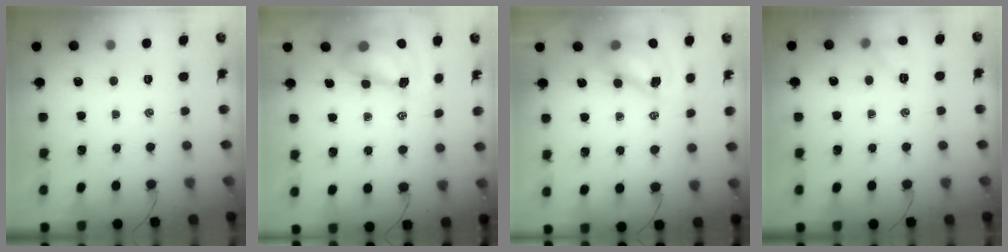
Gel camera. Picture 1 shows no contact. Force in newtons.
{"total": 8.5, "press": 8.2, "slide": 2.2}
{"total": 8.6, "press": 8.3, "slide": 1.9}
{"total": 7.7, "press": 7.5, "slide": 1.6}